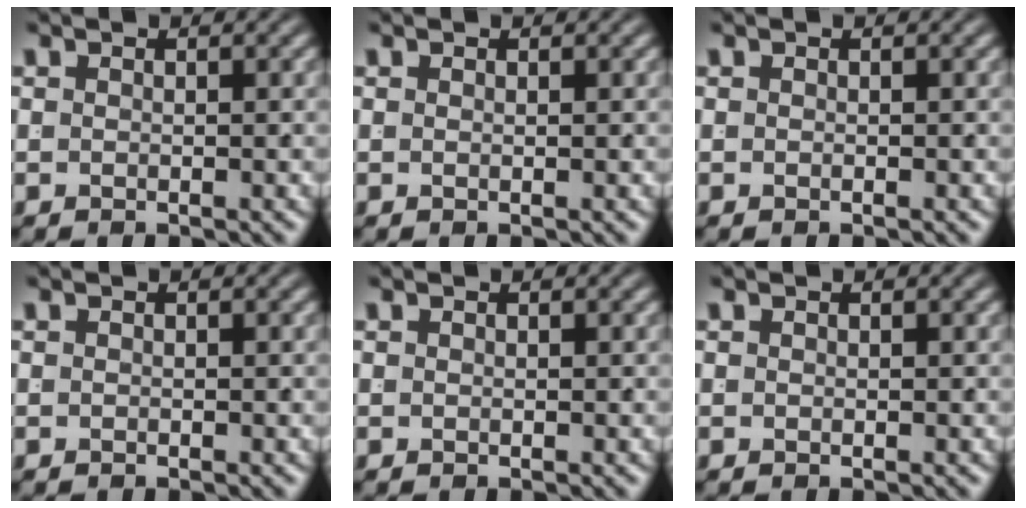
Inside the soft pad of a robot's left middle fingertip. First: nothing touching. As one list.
[{"total": 0.6, "force": [0.0, -0.5, 0.2], "torque": [-0.003, -0.004, 0.002]}, {"total": 0.0}, {"total": 0.0}, {"total": 0.0}, {"total": 0.0}]